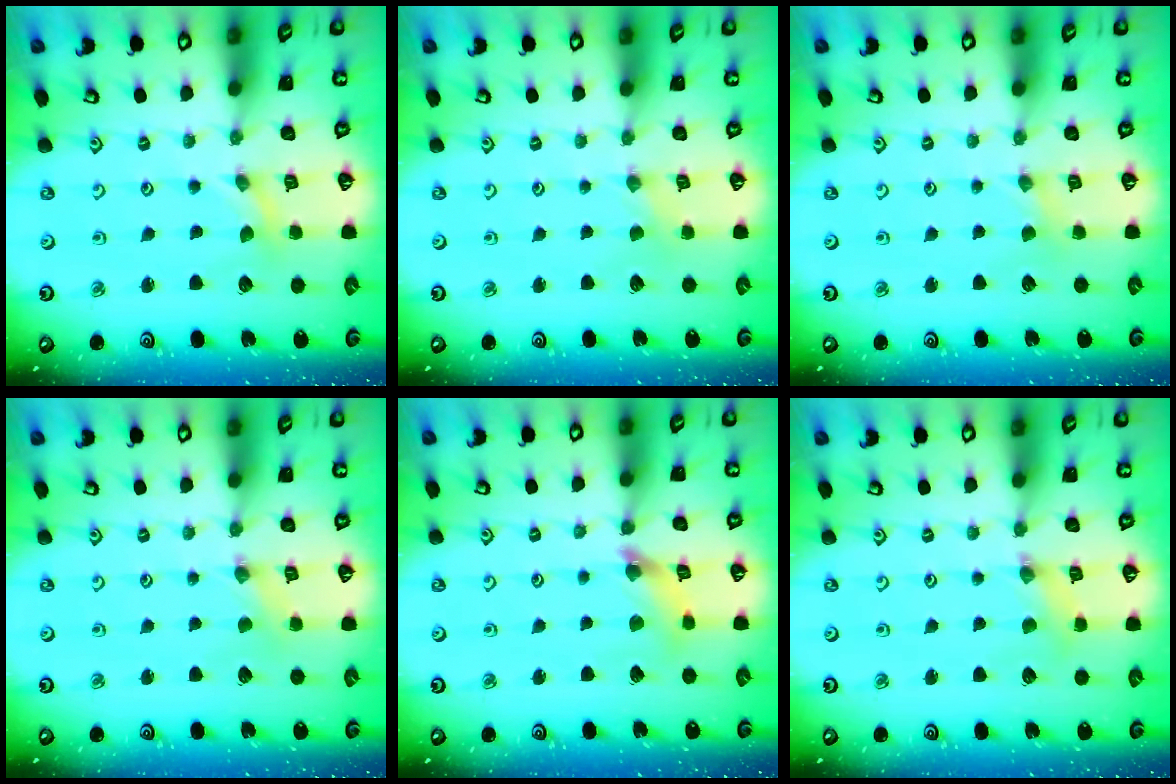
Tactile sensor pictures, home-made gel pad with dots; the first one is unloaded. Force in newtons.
{"total": 0.0}
{"total": 1.6, "press": 1.5, "slide": 0.3}
{"total": 0.0}
{"total": 6.2, "press": 6.2, "slide": 0.8}
{"total": 1.7, "press": 1.6, "slide": 0.3}